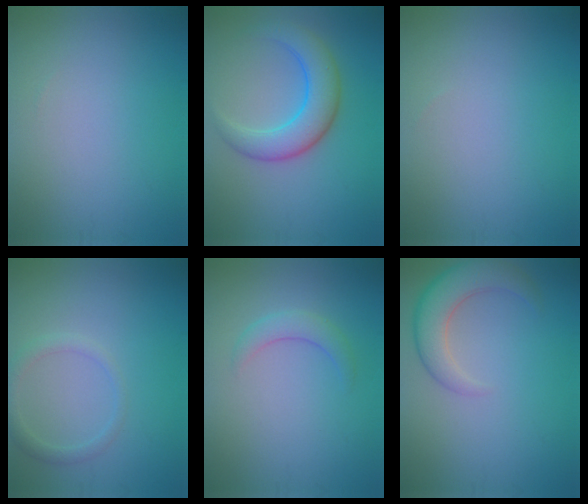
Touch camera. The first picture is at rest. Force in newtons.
{"total": 5.2, "press": 5.2, "slide": 0.1}
{"total": 0.0}
{"total": 1.7, "press": 1.7, "slide": 0.1}
{"total": 1.9, "press": 1.9, "slide": 0.2}
{"total": 4.6, "press": 4.5, "slide": 0.5}